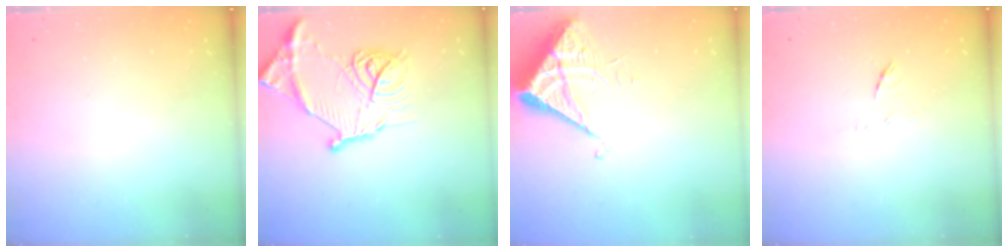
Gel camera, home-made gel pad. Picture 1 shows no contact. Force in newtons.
{"total": 16.8, "press": 16.7, "slide": 1.5}
{"total": 6.3, "press": 6.3, "slide": 0.2}
{"total": 6.1, "press": 6.1, "slide": 0.3}